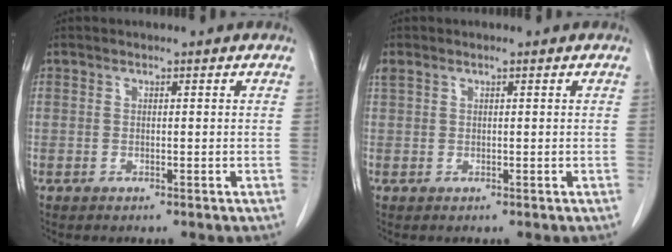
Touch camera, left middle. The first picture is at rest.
{"total": 1.0, "force": [0.8, 0.3, 0.7], "torque": [-0.025, 0.022, 0.019]}